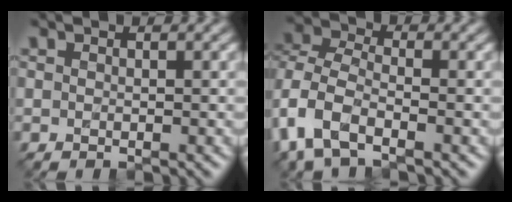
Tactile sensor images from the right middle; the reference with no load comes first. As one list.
[{"total": 6.1, "force": [-2.8, 3.4, 4.2], "torque": [-0.100, -0.003, -0.070]}]